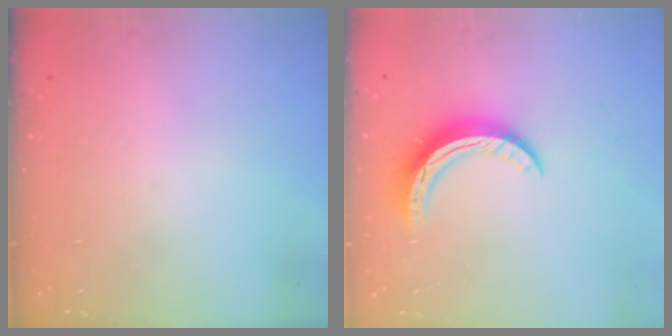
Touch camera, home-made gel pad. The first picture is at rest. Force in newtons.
{"total": 9.9, "press": 9.9, "slide": 0.5}